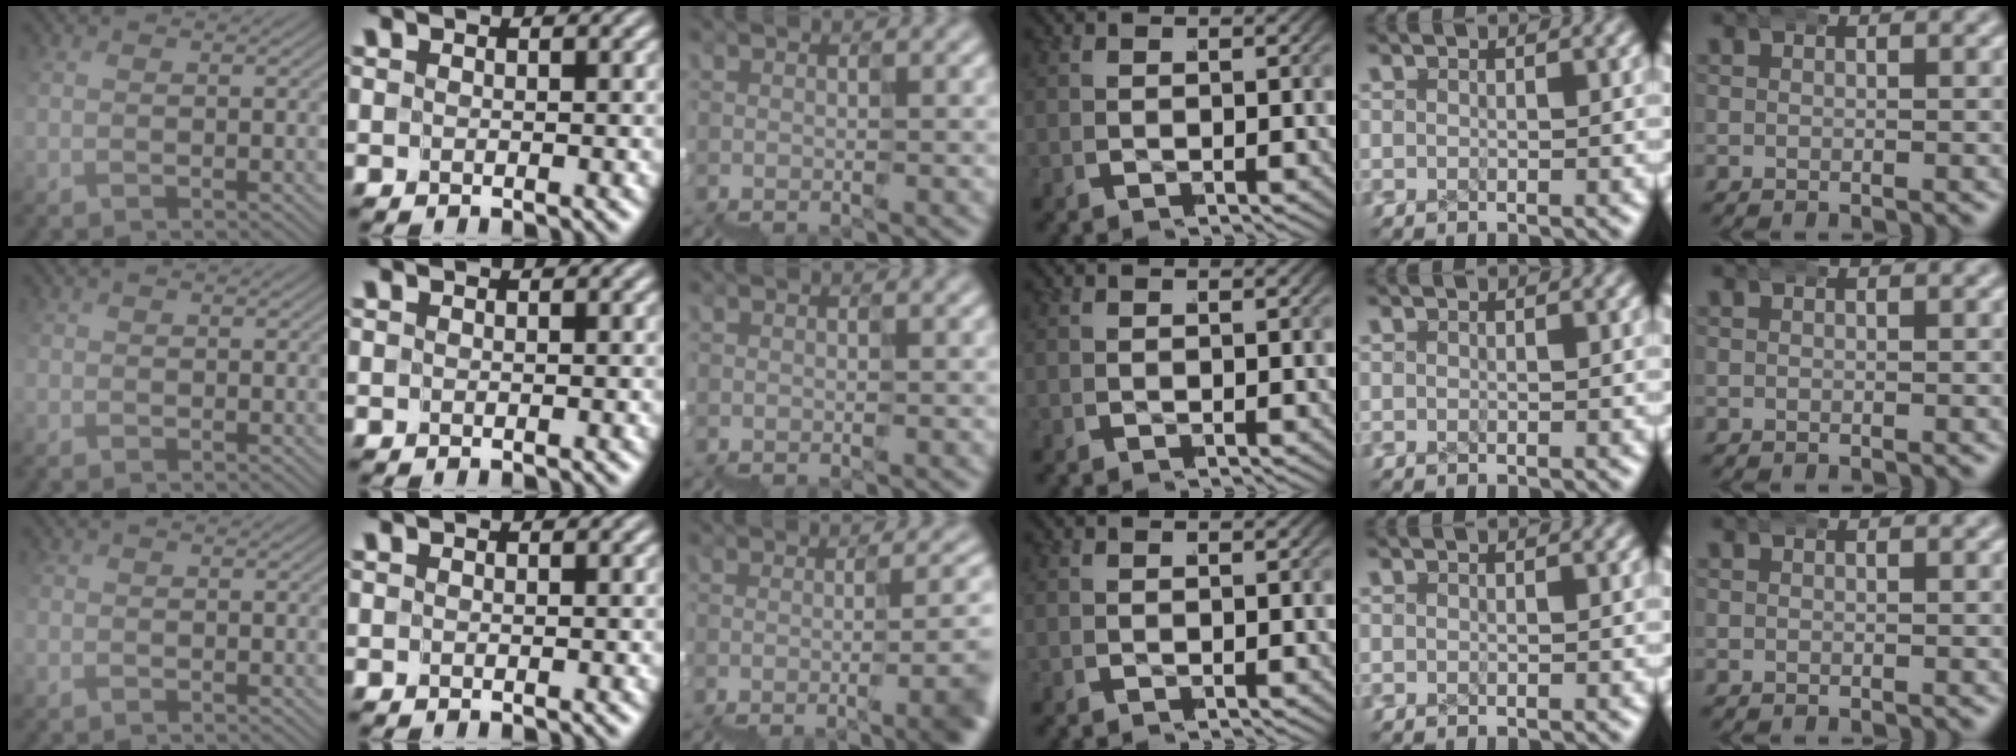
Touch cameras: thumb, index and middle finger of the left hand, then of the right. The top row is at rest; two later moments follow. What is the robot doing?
{"motion": "wrap", "object": "ethernet cable"}